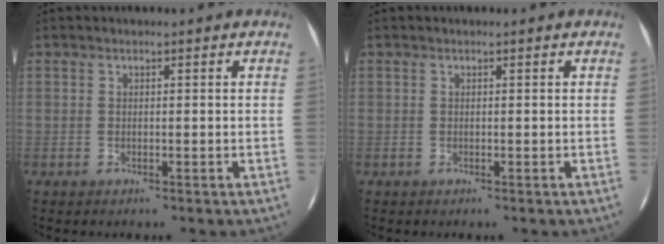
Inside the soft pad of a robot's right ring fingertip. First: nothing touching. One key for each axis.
{"total": 0.0}